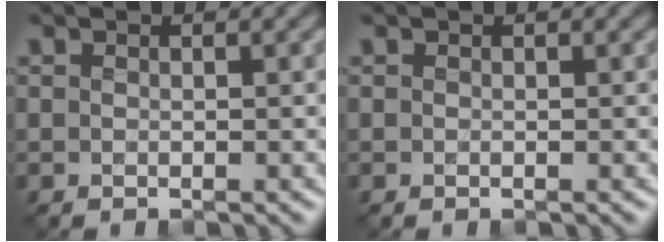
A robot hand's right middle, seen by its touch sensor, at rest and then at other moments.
{"total": 0.0}